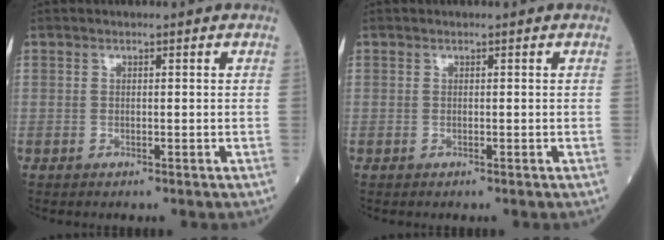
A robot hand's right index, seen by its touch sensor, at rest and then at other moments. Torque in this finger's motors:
{"motor_torque": [0.02, -0.02, 0.00, -0.01]}